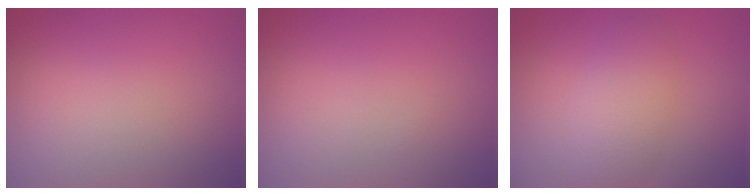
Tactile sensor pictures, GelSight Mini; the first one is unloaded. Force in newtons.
{"total": 0.0}
{"total": 4.0, "press": 4.0, "slide": 0.2}